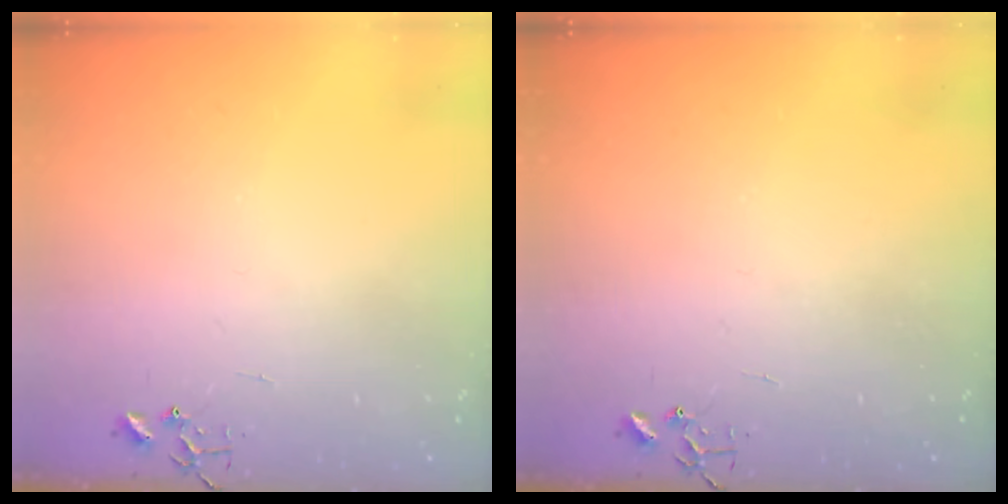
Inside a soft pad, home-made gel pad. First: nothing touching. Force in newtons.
{"total": 0.0}